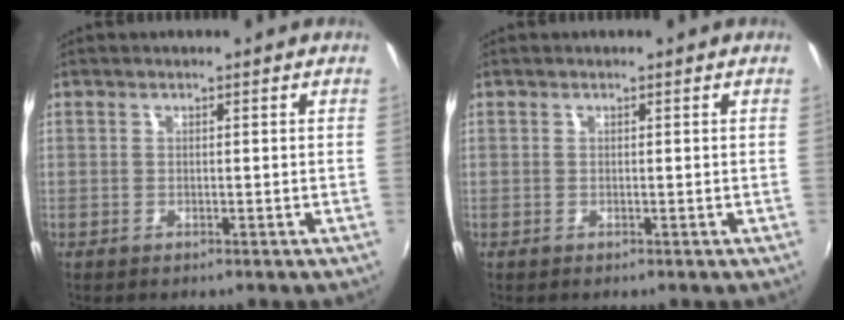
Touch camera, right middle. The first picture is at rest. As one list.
[{"total": 0.0}]